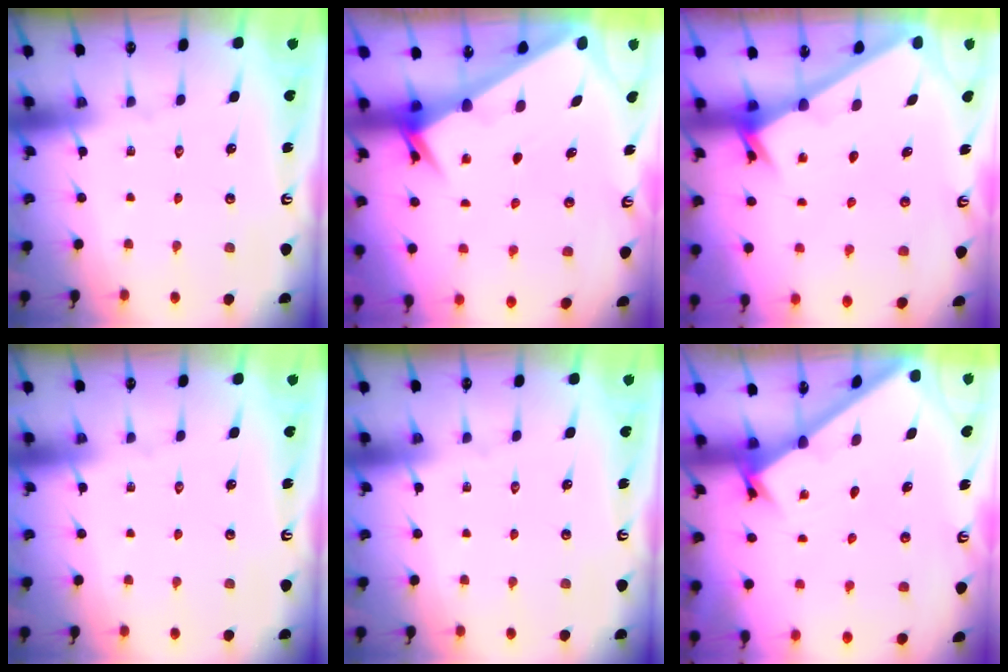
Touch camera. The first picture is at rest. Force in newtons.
{"total": 2.6, "press": 2.6, "slide": 0.2}
{"total": 2.6, "press": 2.6, "slide": 0.2}
{"total": 0.0}
{"total": 0.0}
{"total": 1.7, "press": 1.7, "slide": 0.2}